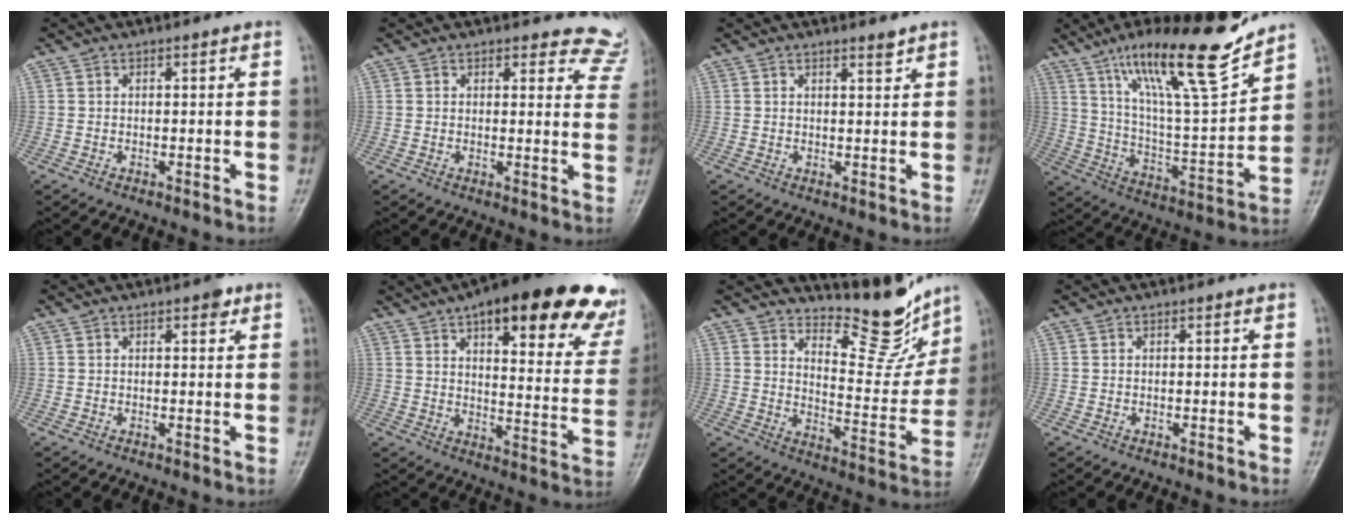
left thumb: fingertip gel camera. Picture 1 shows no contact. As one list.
[{"total": 9.0, "force": [8.4, 3.3, 0.4], "torque": [0.058, -0.047, 0.059]}, {"total": 1.4, "force": [1.3, 0.1, 0.6], "torque": [-0.006, -0.012, 0.022]}, {"total": 21.2, "force": [15.1, 3.4, 14.5], "torque": [-0.211, -0.074, 0.261]}, {"total": 1.9, "force": [1.1, 0.8, 1.3], "torque": [-0.012, -0.003, 0.012]}, {"total": 29.2, "force": [17.7, 10.0, 20.9], "torque": [-0.246, -0.038, 0.225]}, {"total": 12.2, "force": [11.0, 3.6, 4.0], "torque": [-0.024, -0.090, 0.168]}, {"total": 0.0}]